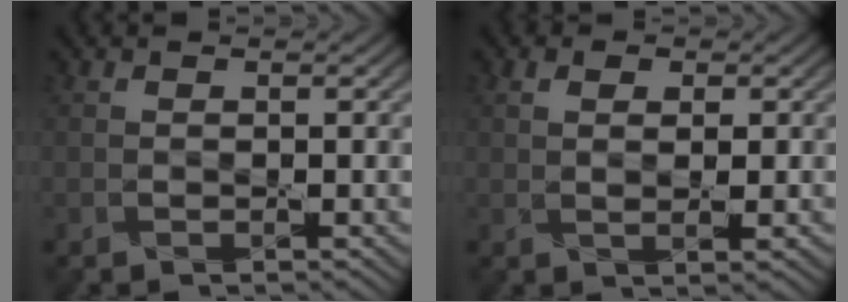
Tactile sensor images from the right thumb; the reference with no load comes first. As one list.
[{"total": 3.0, "force": [0.9, 1.5, 2.5], "torque": [-0.037, -0.007, 0.013]}]